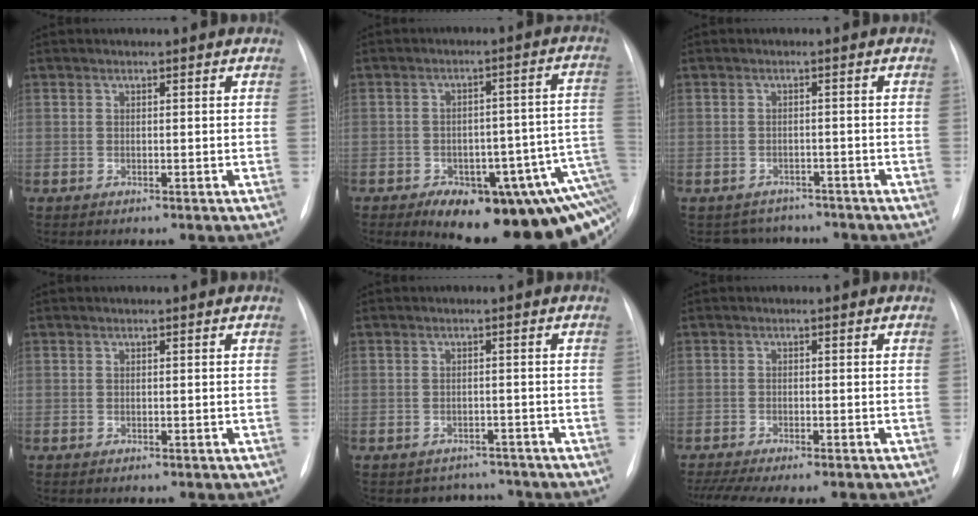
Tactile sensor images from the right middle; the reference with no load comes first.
{"total": 19.3, "force": [-9.3, 7.3, 15.3], "torque": [-0.114, 0.043, -0.111]}
{"total": 5.0, "force": [-4.4, 2.2, -0.3], "torque": [0.005, 0.013, -0.056]}
{"total": 0.0}
{"total": 3.7, "force": [-3.2, 1.8, -0.6], "torque": [0.008, 0.020, -0.042]}
{"total": 10.0, "force": [-8.2, 1.9, 5.3], "torque": [-0.082, 0.002, -0.121]}